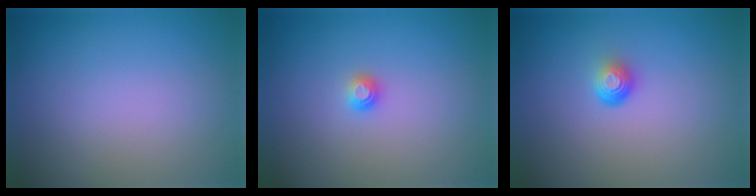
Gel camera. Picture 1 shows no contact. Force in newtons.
{"total": 1.0, "press": 1.0, "slide": 0.1}
{"total": 1.8, "press": 1.1, "slide": 1.4}